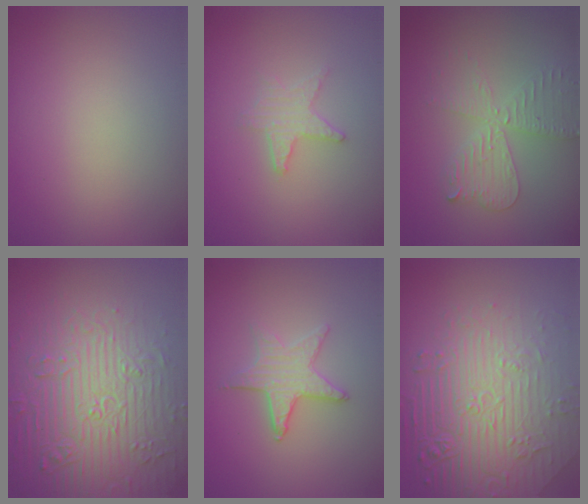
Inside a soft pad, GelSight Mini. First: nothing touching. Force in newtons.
{"total": 2.1, "press": 2.0, "slide": 0.4}
{"total": 4.0, "press": 3.4, "slide": 2.1}
{"total": 7.8, "press": 7.6, "slide": 1.9}
{"total": 2.8, "press": 2.5, "slide": 1.3}
{"total": 8.9, "press": 6.1, "slide": 6.5}